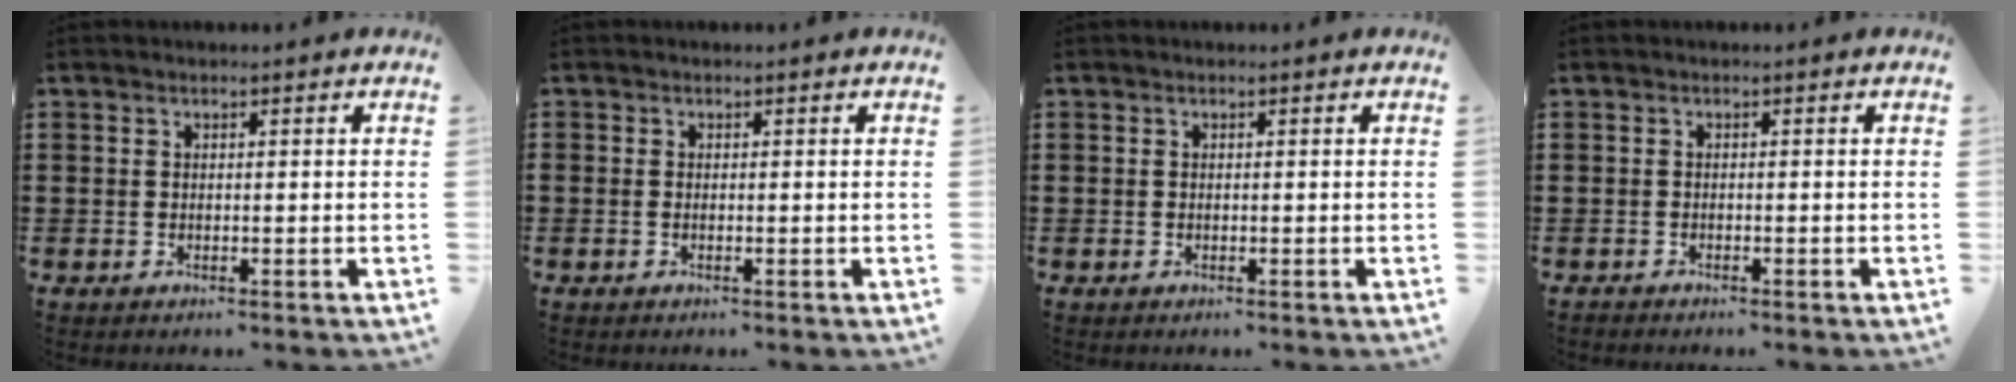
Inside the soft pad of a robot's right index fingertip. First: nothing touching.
{"total": 0.0}
{"total": 0.0}
{"total": 0.6, "force": [-0.5, 0.2, 0.0], "torque": [0.000, 0.002, -0.013]}